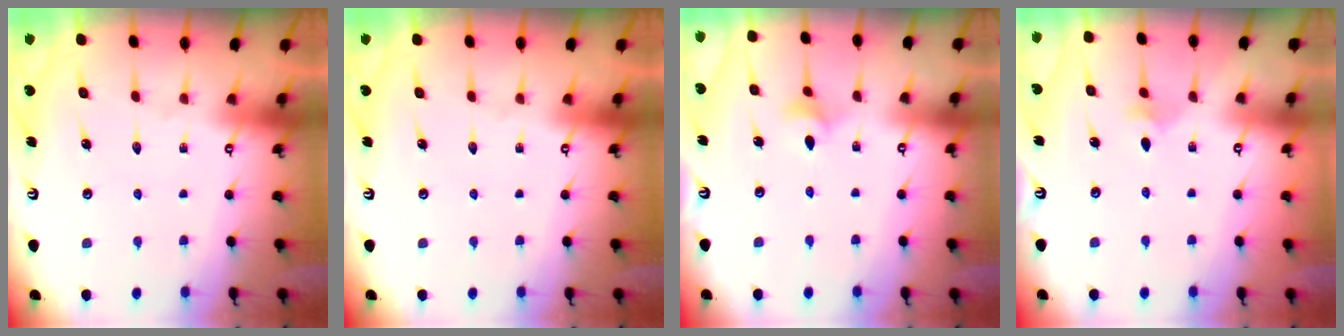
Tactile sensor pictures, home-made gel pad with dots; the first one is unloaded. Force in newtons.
{"total": 0.0}
{"total": 3.0, "press": 2.9, "slide": 0.5}
{"total": 2.4, "press": 2.3, "slide": 0.6}